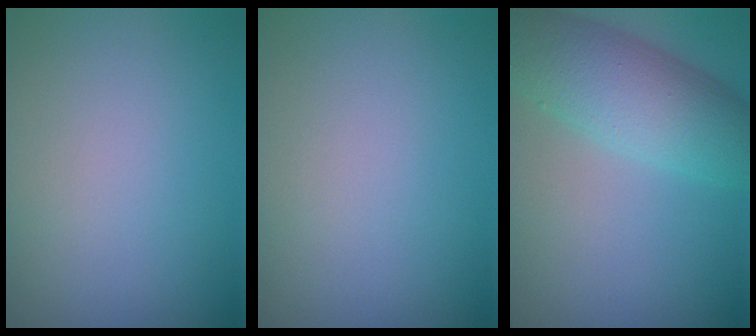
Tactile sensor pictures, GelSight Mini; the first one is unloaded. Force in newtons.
{"total": 0.0}
{"total": 7.3, "press": 7.3, "slide": 0.3}